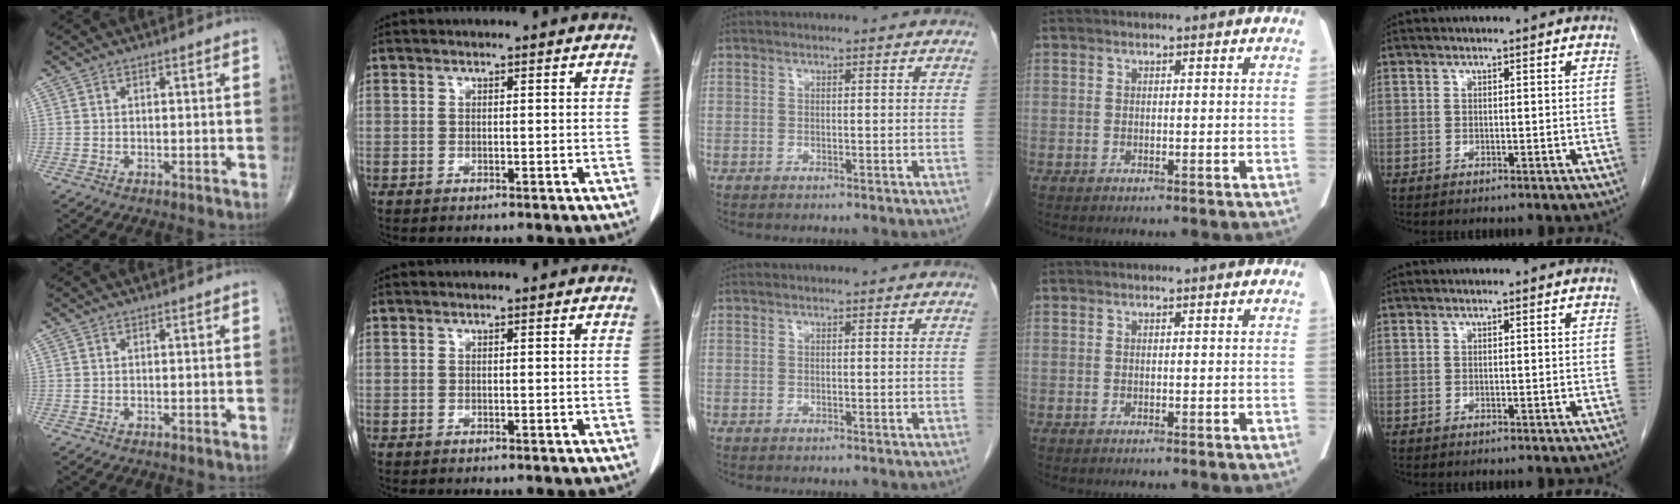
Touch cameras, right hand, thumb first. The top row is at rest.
{}